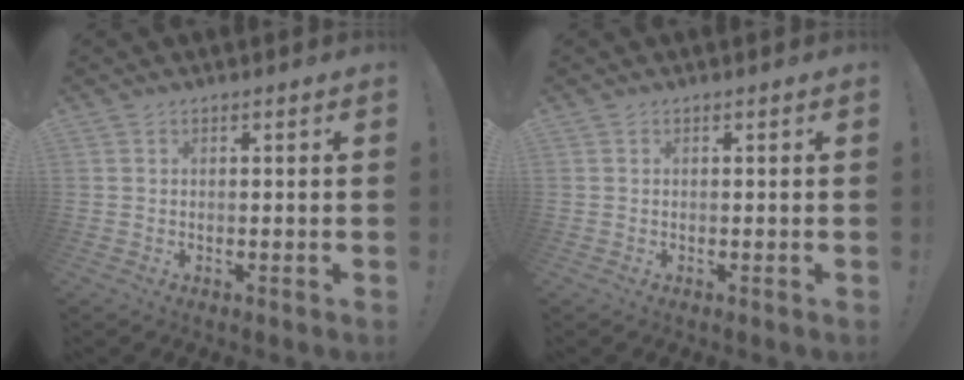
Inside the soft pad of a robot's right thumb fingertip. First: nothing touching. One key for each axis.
{"total": 0.0}